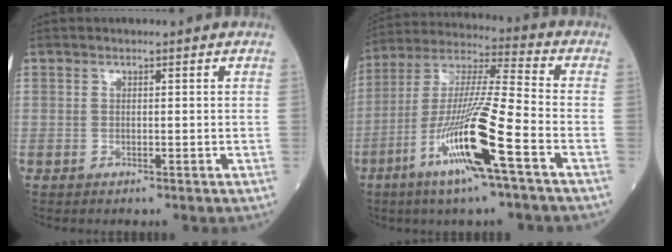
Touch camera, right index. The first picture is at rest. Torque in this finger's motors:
{"motor_torque": [1.78, -0.36, 1.05, 0.21]}